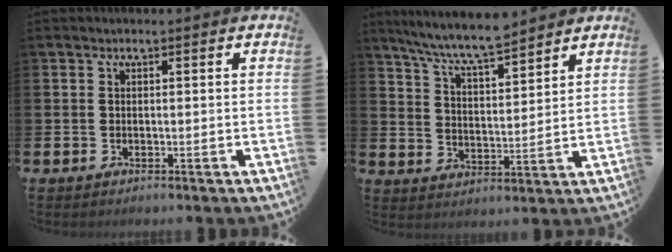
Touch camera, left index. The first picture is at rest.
{"total": 7.7, "force": [7.2, 0.6, 2.7], "torque": [-0.080, -0.035, 0.129]}